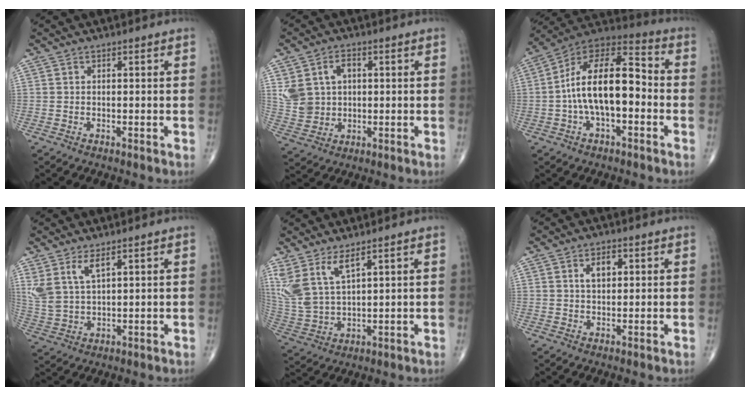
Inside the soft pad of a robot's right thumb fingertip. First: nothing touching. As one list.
[{"total": 8.5, "force": [2.1, 6.6, 4.9], "torque": [-0.073, 0.000, 0.049]}, {"total": 17.5, "force": [-1.8, 8.5, 15.1], "torque": [-0.254, 0.051, -0.042]}, {"total": 6.3, "force": [3.6, 2.4, 4.7], "torque": [-0.103, -0.017, 0.083]}, {"total": 9.5, "force": [5.8, 3.3, 6.7], "torque": [-0.156, -0.028, 0.135]}, {"total": 3.5, "force": [1.1, 2.0, 2.7], "torque": [-0.041, 0.002, 0.020]}]